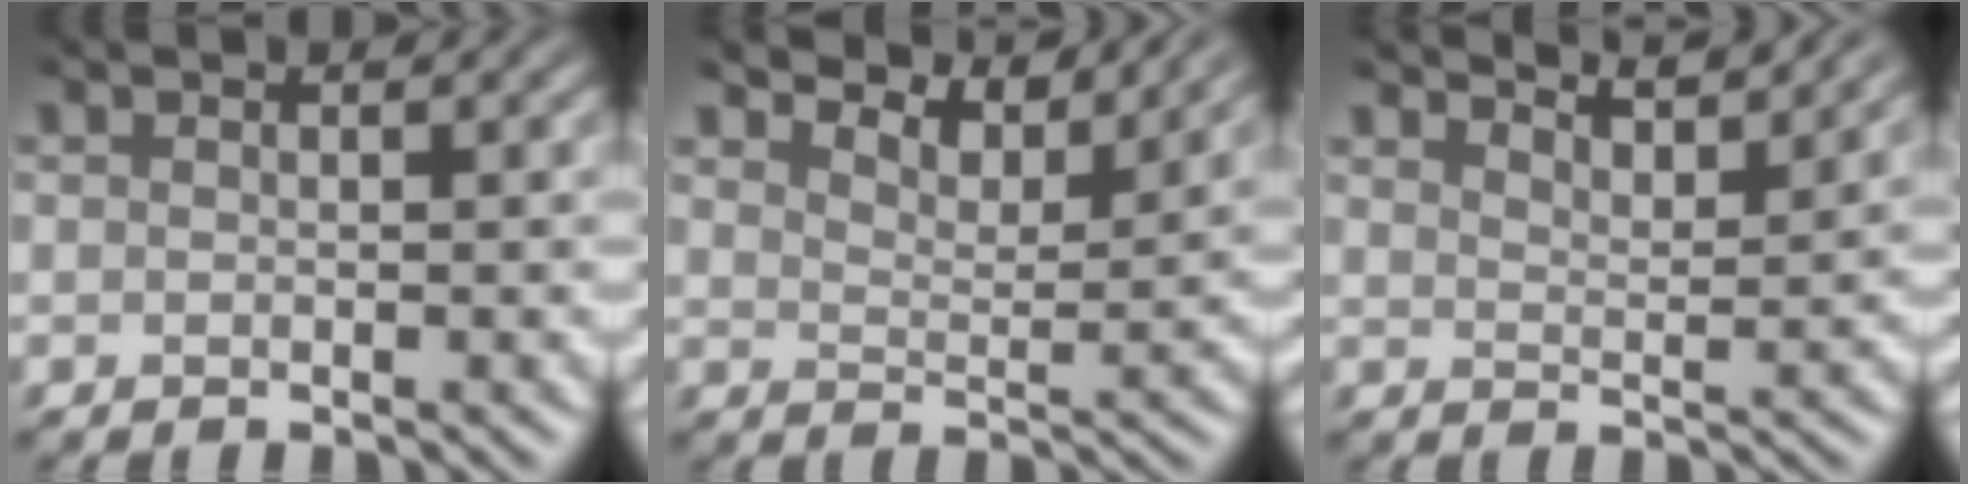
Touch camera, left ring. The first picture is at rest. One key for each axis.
{"total": 6.9, "fx": 6.5, "fy": 1.0, "fz": 2.0, "tx": -0.051, "ty": 0.005, "tz": 0.088}
{"total": 5.3, "fx": 5.0, "fy": 0.7, "fz": 1.7, "tx": -0.023, "ty": 0.001, "tz": 0.060}